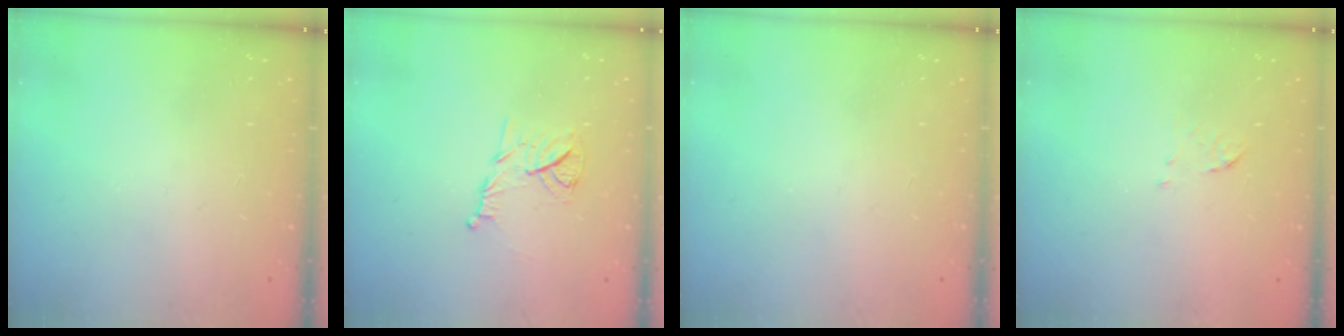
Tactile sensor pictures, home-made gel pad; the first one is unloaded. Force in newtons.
{"total": 8.6, "press": 8.6, "slide": 0.7}
{"total": 0.0}
{"total": 5.3, "press": 5.2, "slide": 0.5}